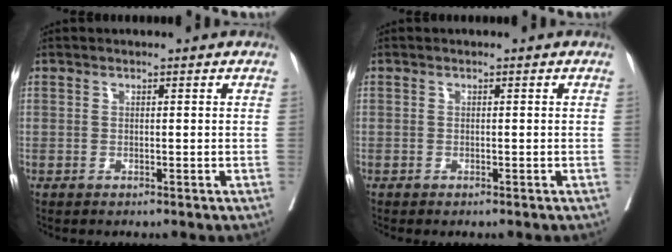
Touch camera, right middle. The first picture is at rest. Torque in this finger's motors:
{"motor_torque": [1.07, -1.07, 0.28, 0.06]}